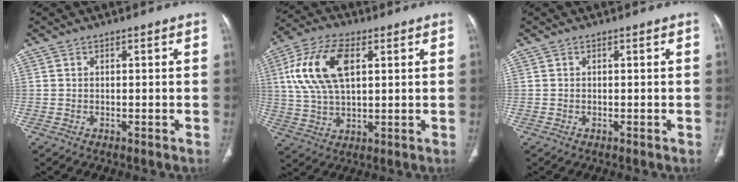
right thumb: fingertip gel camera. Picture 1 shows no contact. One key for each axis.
{"total": 14.7, "fx": 4.1, "fy": 7.7, "fz": 11.8, "tx": -0.238, "ty": 0.007, "tz": 0.079}
{"total": 0.0}